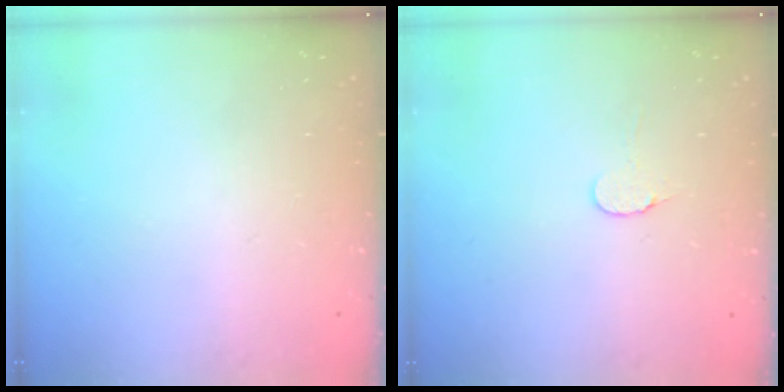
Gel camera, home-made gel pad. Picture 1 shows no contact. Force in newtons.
{"total": 4.5, "press": 4.5, "slide": 0.4}